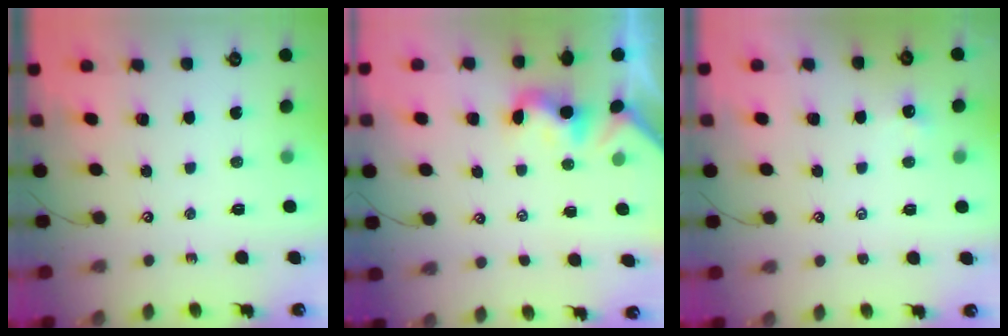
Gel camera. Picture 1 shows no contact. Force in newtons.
{"total": 1.9, "press": 1.8, "slide": 0.6}
{"total": 0.5, "press": 0.4, "slide": 0.3}